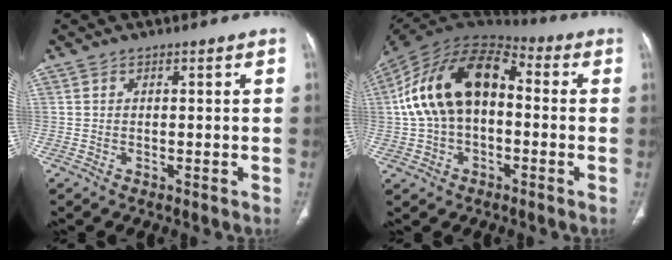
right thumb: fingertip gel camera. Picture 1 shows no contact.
{"total": 18.5, "force": [0.7, 11.5, 14.5], "torque": [-0.262, 0.047, 0.005]}